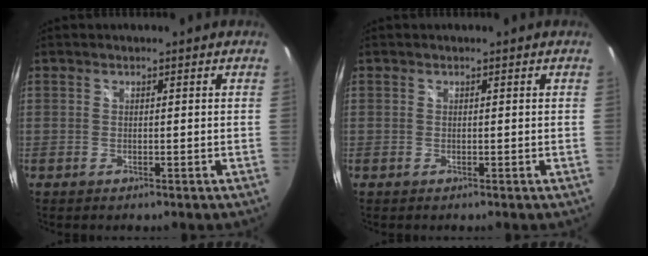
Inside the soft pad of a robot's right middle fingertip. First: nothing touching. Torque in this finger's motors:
{"motor_torque": [0.00, 0.00, 0.00, 0.01]}